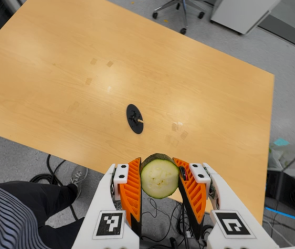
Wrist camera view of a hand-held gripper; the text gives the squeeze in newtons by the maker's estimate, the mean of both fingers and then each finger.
{"total": 9.6, "left": 8.5, "right": 10.8}